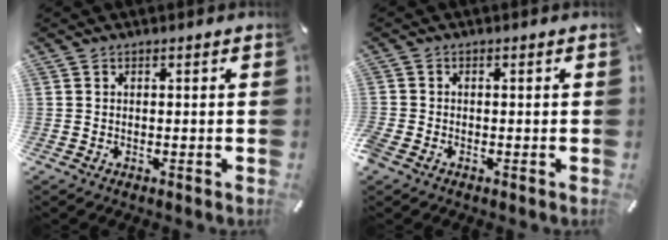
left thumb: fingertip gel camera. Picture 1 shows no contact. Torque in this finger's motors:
{"motor_torque": [-0.12, 1.09, 1.35, 0.62, 0.42]}